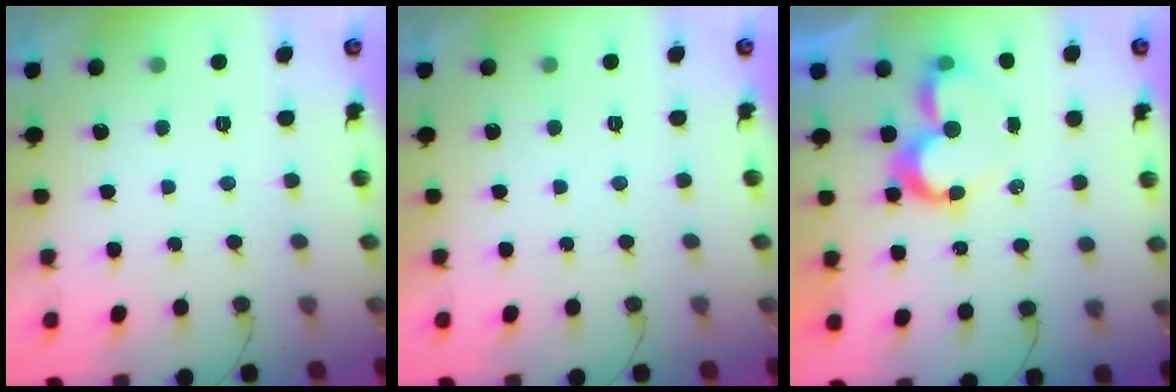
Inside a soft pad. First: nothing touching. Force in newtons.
{"total": 1.8, "press": 1.8, "slide": 0.0}
{"total": 9.0, "press": 9.0, "slide": 0.3}